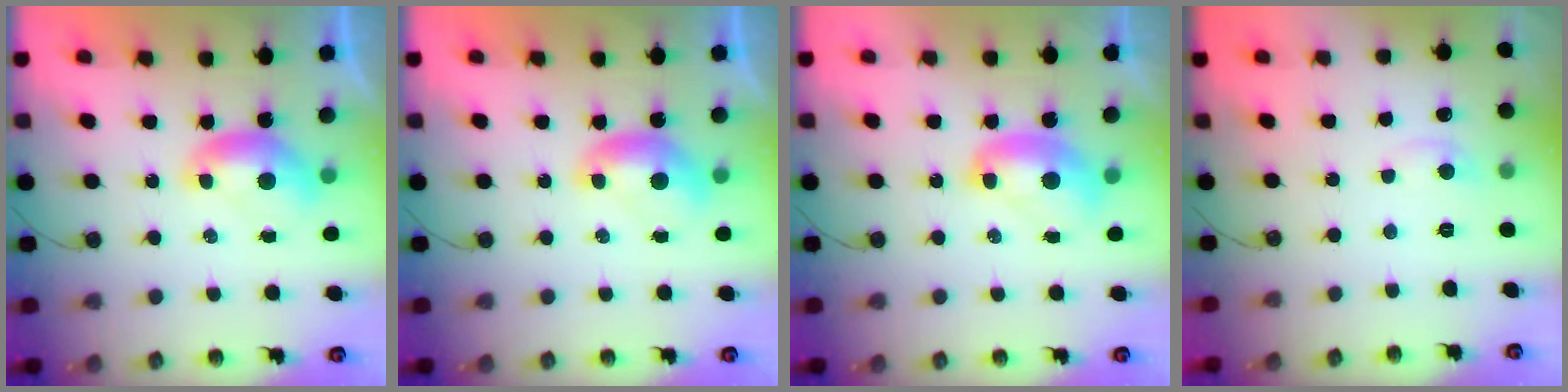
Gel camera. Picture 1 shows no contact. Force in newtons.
{"total": 0.0}
{"total": 2.3, "press": 2.3, "slide": 0.2}
{"total": 0.6, "press": 0.0, "slide": 0.6}